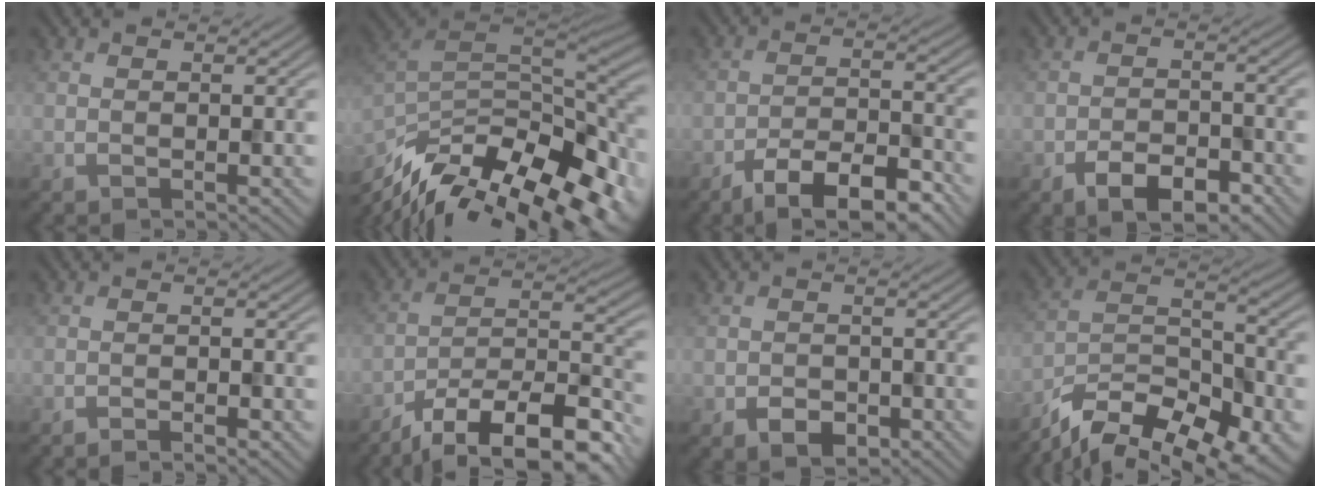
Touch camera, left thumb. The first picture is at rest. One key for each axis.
{"total": 17.5, "fx": -11.7, "fy": 6.9, "fz": 11.0, "tx": -0.232, "ty": -0.025, "tz": -0.183}
{"total": 8.7, "fx": -6.1, "fy": 3.0, "fz": 5.6, "tx": -0.086, "ty": 0.004, "tz": -0.106}
{"total": 5.3, "fx": -3.4, "fy": 2.5, "fz": 3.3, "tx": -0.052, "ty": -0.001, "tz": -0.059}
{"total": 1.4, "fx": -1.2, "fy": 0.1, "fz": 0.9, "tx": -0.016, "ty": 0.003, "tz": -0.021}
{"total": 14.3, "fx": -11.1, "fy": 4.2, "fz": 8.0, "tx": -0.141, "ty": -0.012, "tz": -0.175}
{"total": 2.8, "fx": -1.4, "fy": 2.0, "fz": 1.4, "tx": -0.026, "ty": -0.007, "tz": -0.026}
{"total": 14.3, "fx": -11.2, "fy": 5.0, "fz": 7.4, "tx": -0.161, "ty": -0.018, "tz": -0.180}